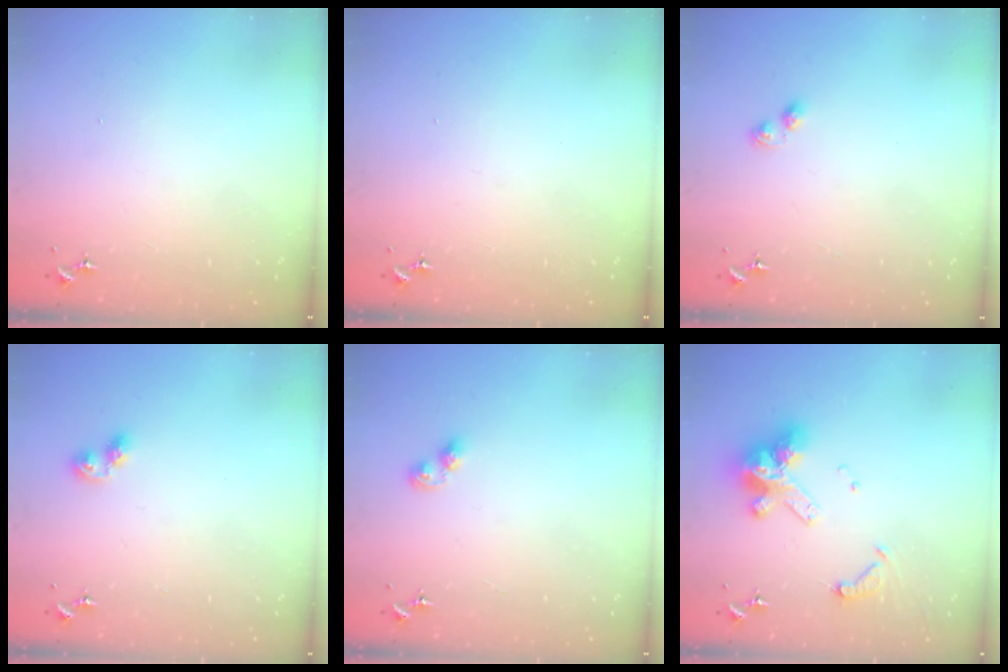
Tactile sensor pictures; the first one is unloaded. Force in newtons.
{"total": 0.0}
{"total": 2.8, "press": 2.7, "slide": 0.4}
{"total": 6.6, "press": 6.6, "slide": 0.6}
{"total": 4.2, "press": 4.2, "slide": 0.5}
{"total": 14.3, "press": 14.2, "slide": 1.7}